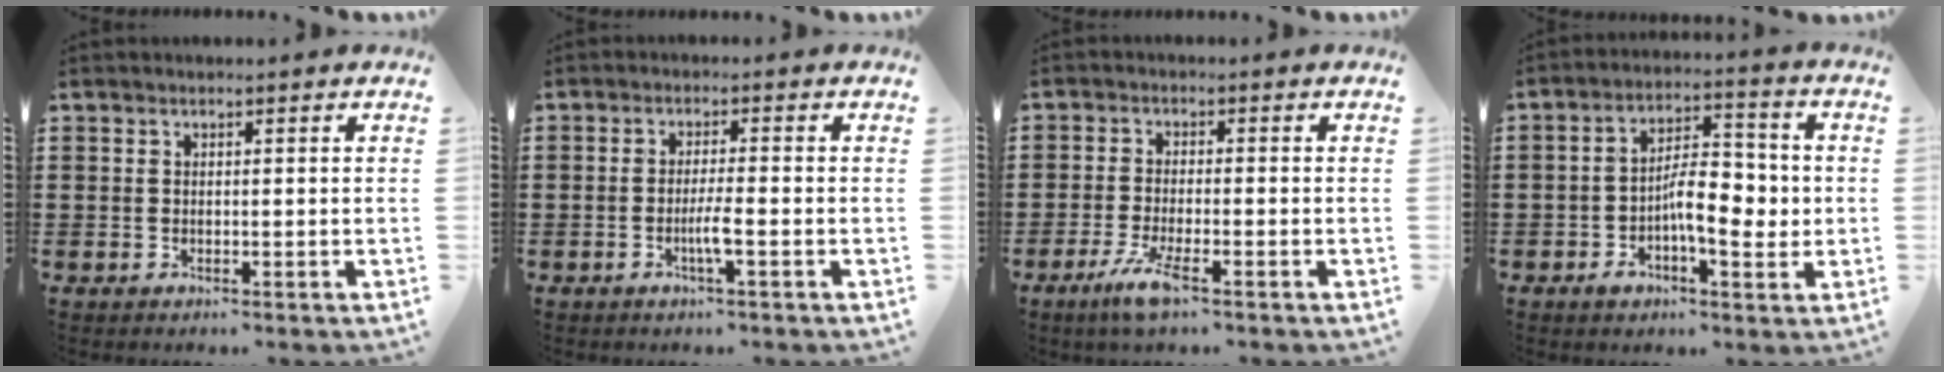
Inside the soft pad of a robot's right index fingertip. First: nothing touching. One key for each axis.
{"total": 3.4, "fx": -1.3, "fy": 0.0, "fz": 3.1, "tx": -0.061, "ty": -0.006, "tz": -0.026}
{"total": 4.6, "fx": -2.6, "fy": 0.3, "fz": 3.8, "tx": -0.090, "ty": -0.021, "tz": -0.048}
{"total": 8.0, "fx": -1.1, "fy": 3.9, "fz": 6.9, "tx": -0.091, "ty": 0.003, "tz": -0.026}